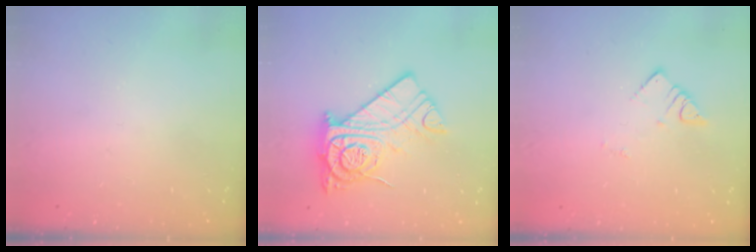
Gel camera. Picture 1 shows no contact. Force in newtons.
{"total": 16.3, "press": 16.3, "slide": 1.3}
{"total": 2.6, "press": 2.6, "slide": 0.1}